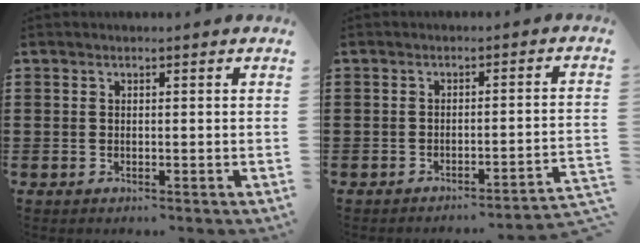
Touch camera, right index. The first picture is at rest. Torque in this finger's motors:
{"motor_torque": [-1.46, 0.68, -1.05, -0.19]}